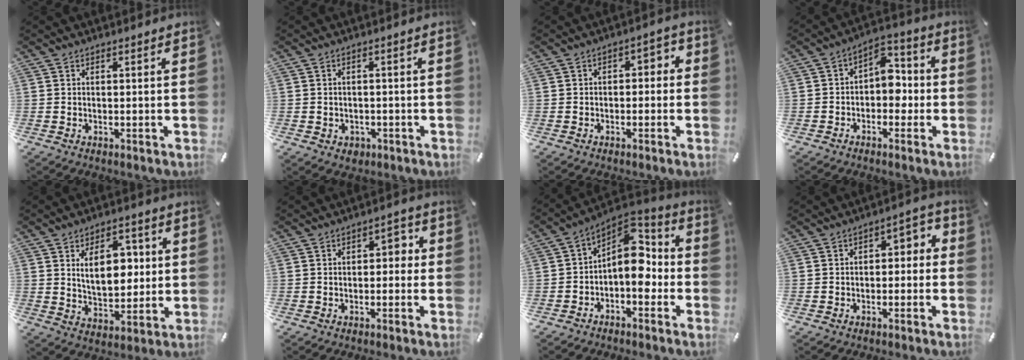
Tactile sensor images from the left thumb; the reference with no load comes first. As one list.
[{"total": 2.4, "force": [-0.6, 2.2, 0.6], "torque": [-0.005, 0.001, -0.016]}, {"total": 3.0, "force": [-1.8, 1.8, 1.6], "torque": [-0.029, 0.018, -0.037]}, {"total": 7.9, "force": [-0.8, 5.8, 5.3], "torque": [-0.067, 0.008, -0.019]}, {"total": 12.0, "force": [2.7, 7.5, 8.9], "torque": [-0.138, 0.001, 0.043]}, {"total": 3.4, "force": [-0.8, 2.3, 2.4], "torque": [-0.025, 0.007, -0.027]}, {"total": 10.6, "force": [-0.5, 7.1, 7.9], "torque": [-0.094, -0.017, -0.013]}, {"total": 3.9, "force": [-1.8, 2.6, 2.3], "torque": [-0.035, 0.015, -0.041]}]